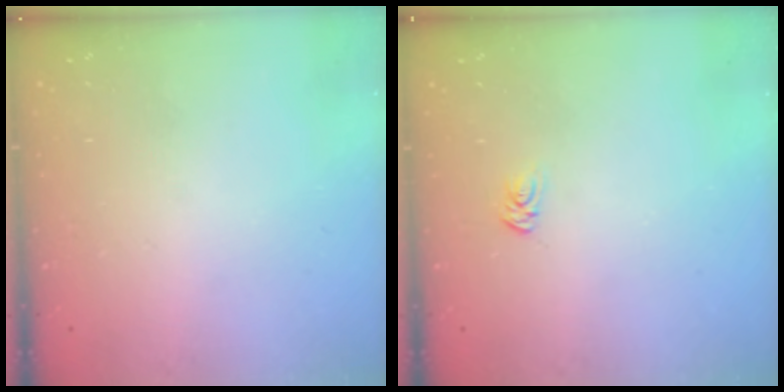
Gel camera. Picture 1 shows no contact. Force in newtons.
{"total": 2.5, "press": 2.5, "slide": 0.1}